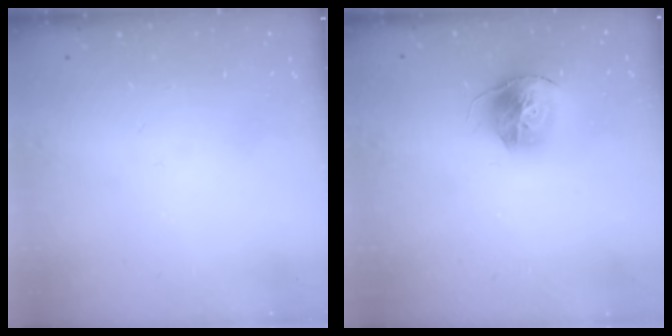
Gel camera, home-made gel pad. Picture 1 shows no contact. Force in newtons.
{"total": 14.8, "press": 14.7, "slide": 1.6}